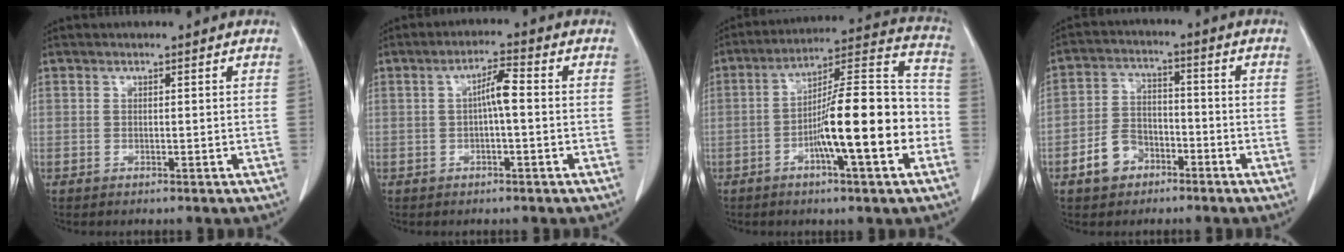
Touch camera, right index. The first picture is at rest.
{"total": 4.5, "force": [0.1, 1.0, 4.4], "torque": [-0.082, 0.014, 0.003]}
{"total": 17.3, "force": [-4.8, 2.5, 16.4], "torque": [-0.257, 0.020, -0.075]}
{"total": 7.3, "force": [-3.9, 5.2, 3.4], "torque": [-0.080, 0.023, -0.062]}